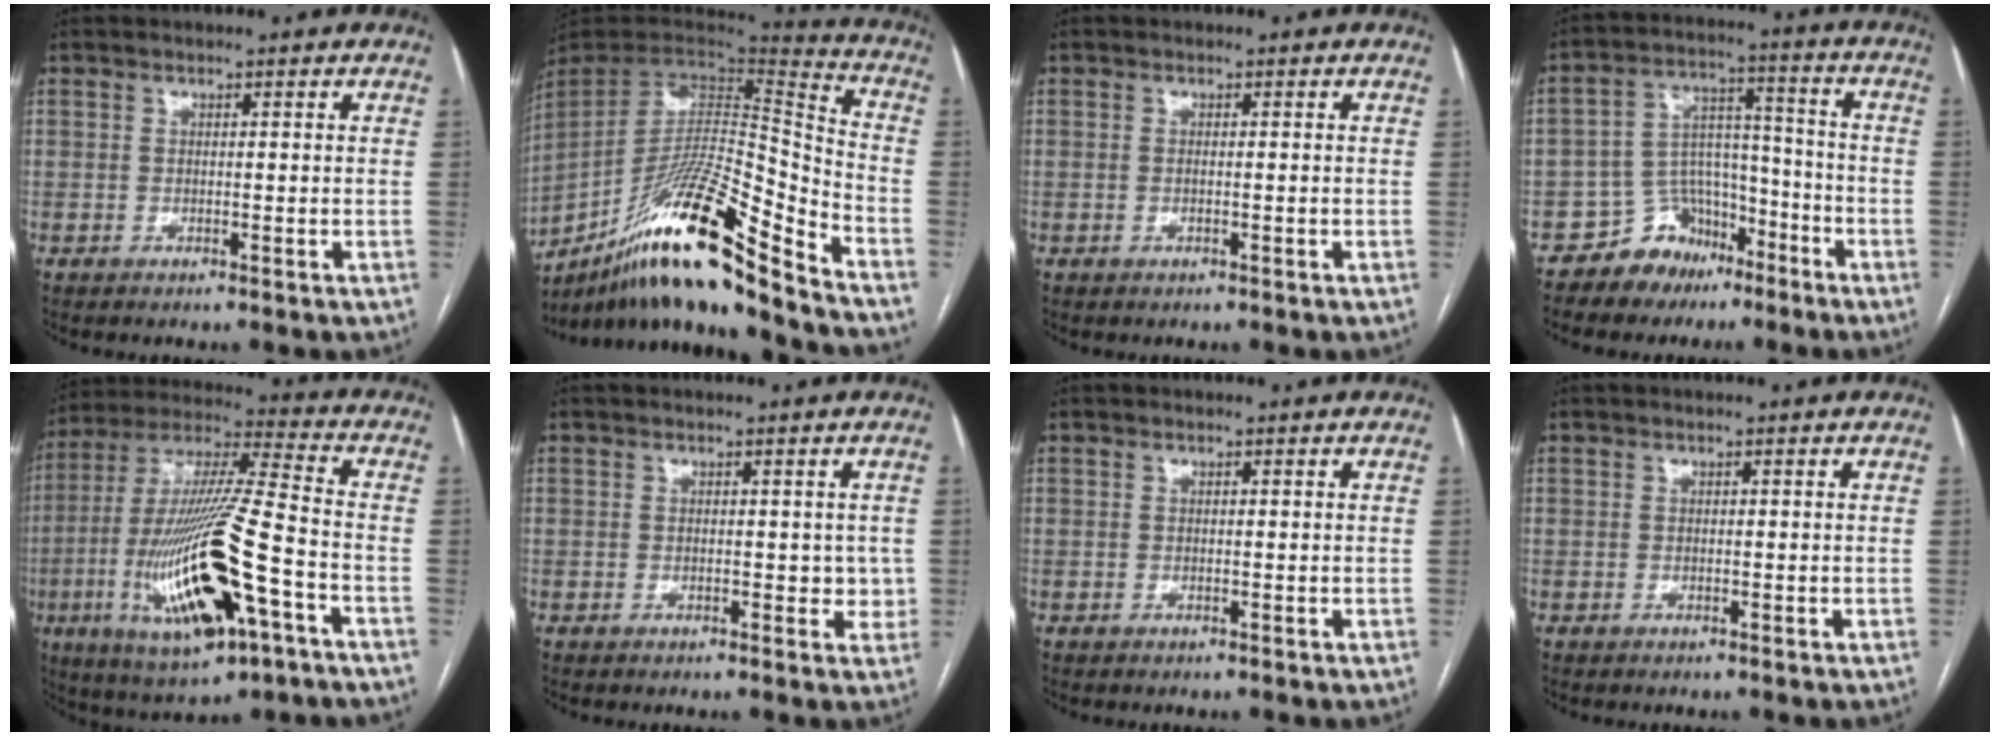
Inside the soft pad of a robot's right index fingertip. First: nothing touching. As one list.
[{"total": 23.0, "force": [-16.2, 1.1, 16.3], "torque": [-0.303, -0.013, -0.296]}, {"total": 0.6, "force": [-0.2, 0.0, 0.6], "torque": [-0.013, -0.001, 0.000]}, {"total": 8.8, "force": [-6.1, 6.0, 1.8], "torque": [-0.030, 0.042, -0.099]}, {"total": 22.3, "force": [-7.3, 3.3, 20.8], "torque": [-0.437, -0.027, -0.124]}, {"total": 2.5, "force": [0.2, 1.8, 1.7], "torque": [-0.009, 0.003, 0.002]}, {"total": 0.0}, {"total": 0.0}]